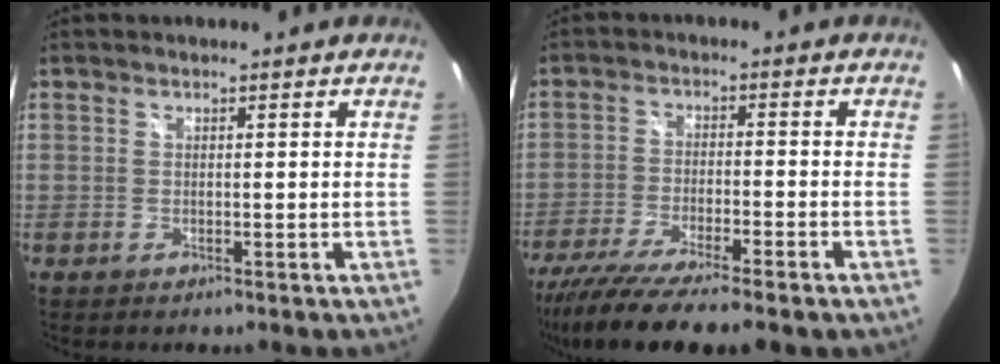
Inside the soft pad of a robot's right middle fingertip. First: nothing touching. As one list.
[{"total": 14.1, "force": [-11.2, 1.7, 8.3], "torque": [-0.170, -0.048, -0.188]}]